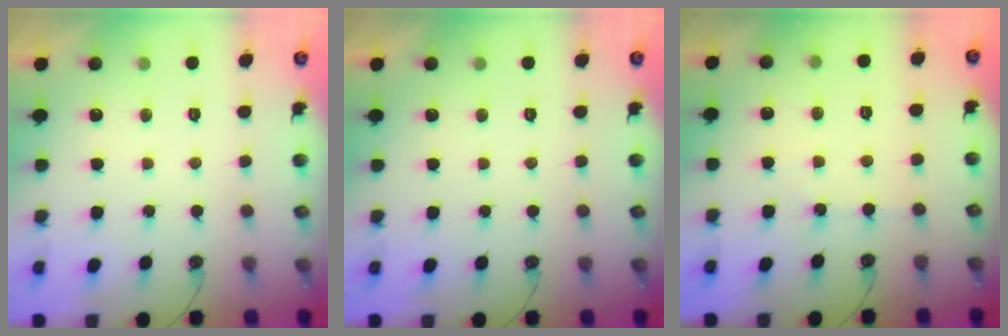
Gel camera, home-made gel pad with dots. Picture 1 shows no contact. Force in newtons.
{"total": 0.0}
{"total": 1.5, "press": 1.5, "slide": 0.3}